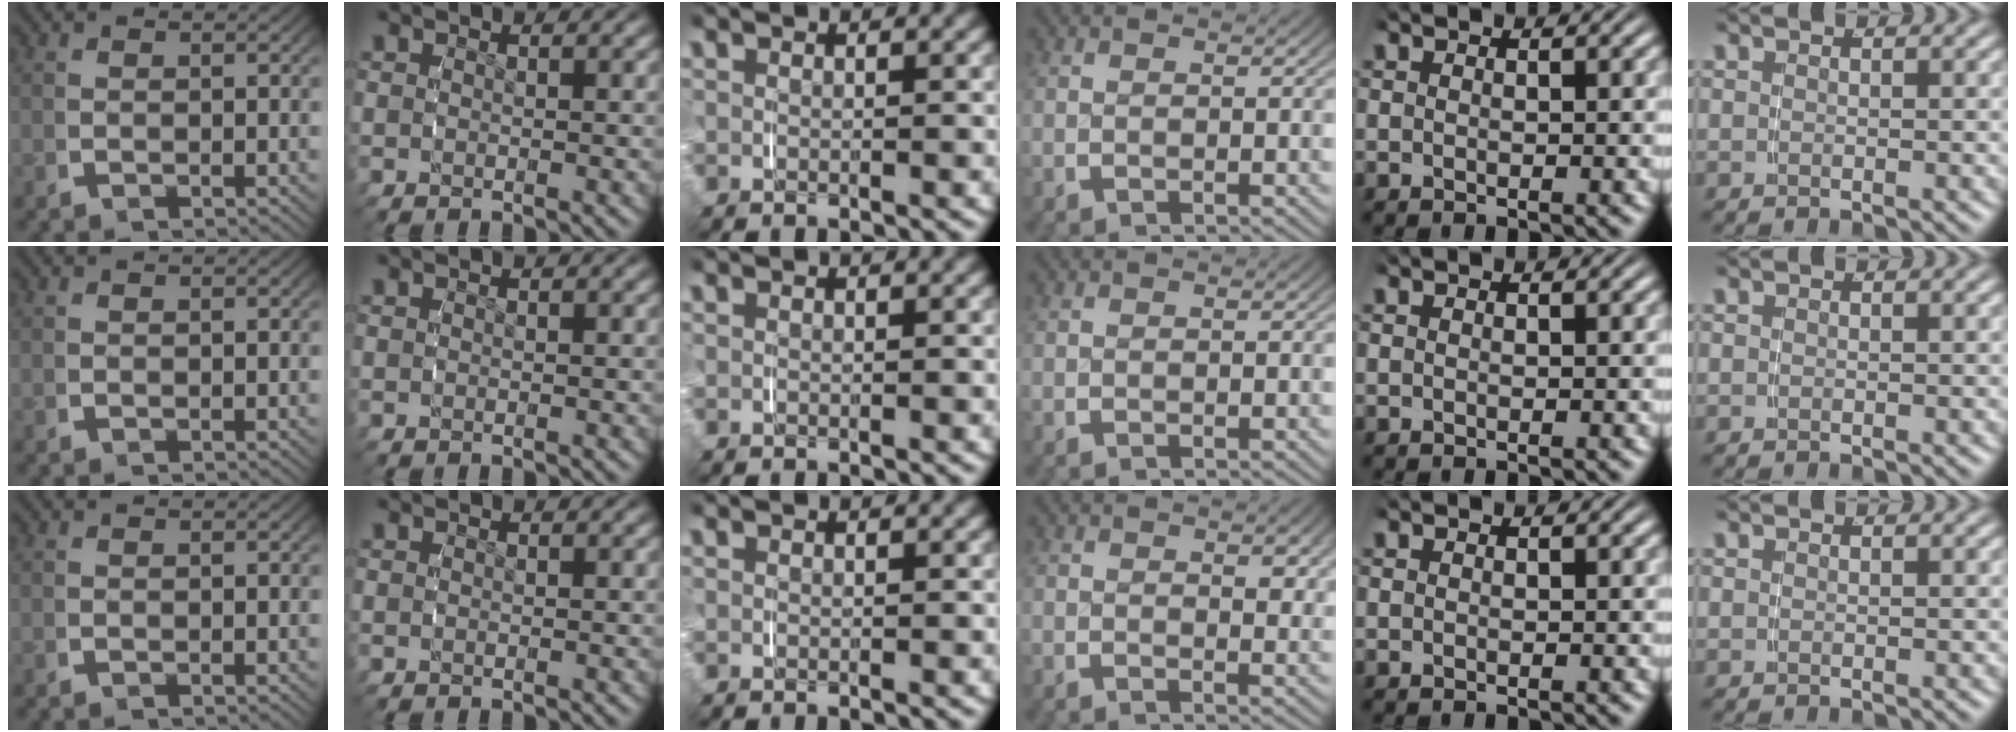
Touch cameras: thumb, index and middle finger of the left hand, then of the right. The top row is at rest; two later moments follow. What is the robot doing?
{"motion": "grasp_and_lifting", "object": "jewelry box"}